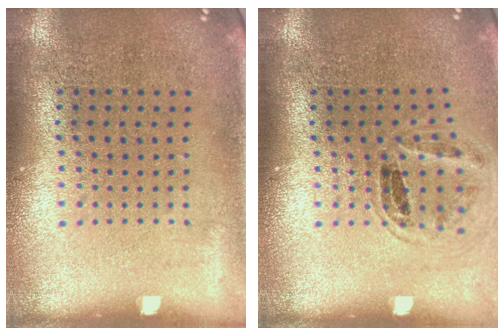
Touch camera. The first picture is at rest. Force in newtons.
{"total": 0.9, "press": 0.9, "slide": 0.2}